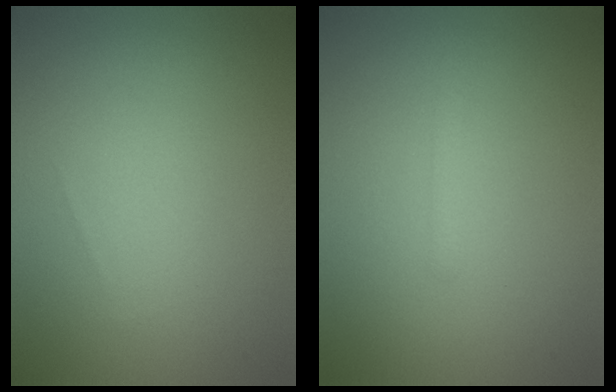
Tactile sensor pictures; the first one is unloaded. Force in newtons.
{"total": 0.8, "press": 0.8, "slide": 0.0}